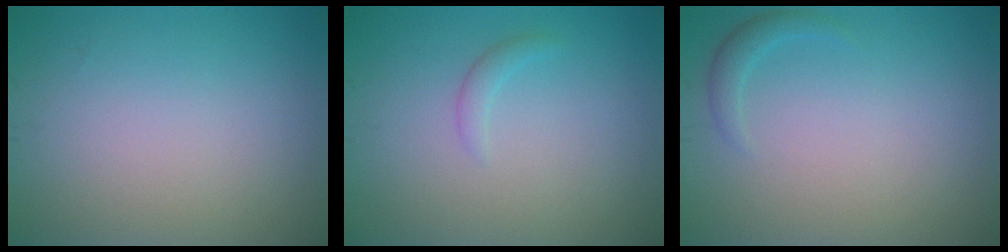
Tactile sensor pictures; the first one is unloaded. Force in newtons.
{"total": 1.0, "press": 0.9, "slide": 0.2}
{"total": 1.2, "press": 1.2, "slide": 0.1}